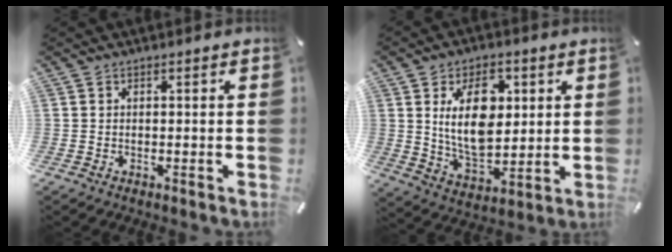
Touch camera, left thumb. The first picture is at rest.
{"total": 15.1, "force": [3.8, 9.7, 10.9], "torque": [-0.209, -0.002, 0.061]}